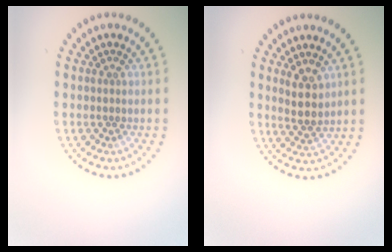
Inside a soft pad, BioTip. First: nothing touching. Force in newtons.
{"total": 2.5, "press": 2.2, "slide": 1.2}